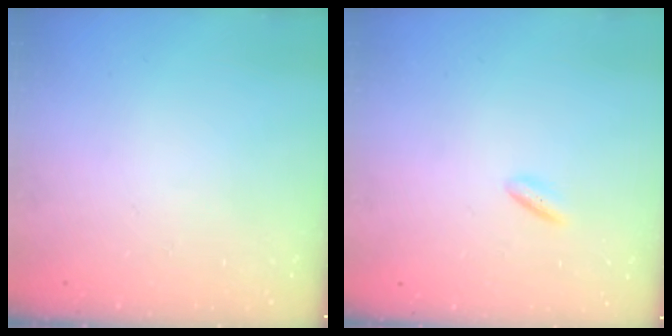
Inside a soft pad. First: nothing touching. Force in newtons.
{"total": 2.0, "press": 1.9, "slide": 0.6}